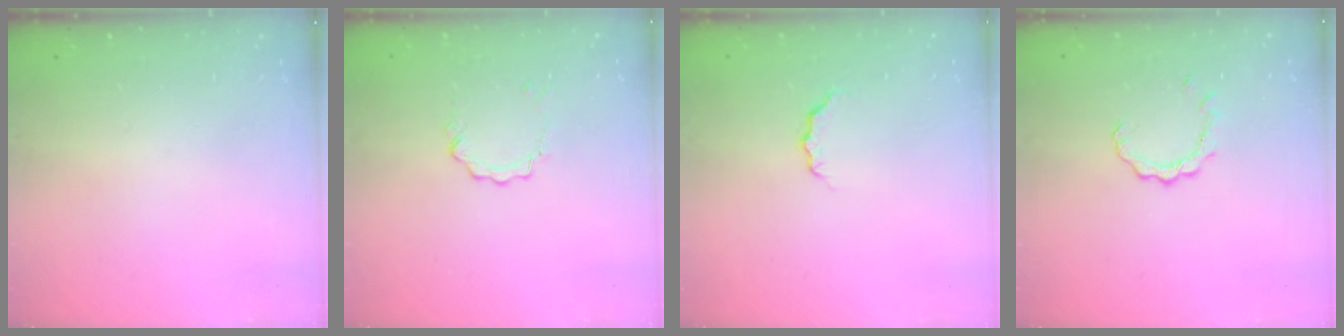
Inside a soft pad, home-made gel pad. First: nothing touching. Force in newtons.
{"total": 2.9, "press": 2.9, "slide": 0.2}
{"total": 3.8, "press": 3.8, "slide": 0.5}
{"total": 2.4, "press": 2.4, "slide": 0.3}